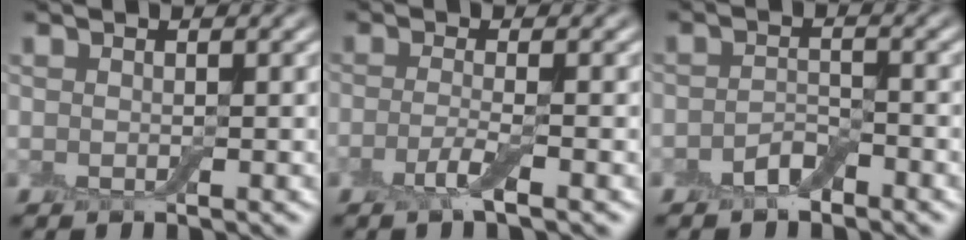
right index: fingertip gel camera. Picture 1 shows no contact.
{"total": 2.3, "force": [-1.1, 0.3, 1.9], "torque": [-0.040, -0.001, -0.031]}
{"total": 2.1, "force": [-1.4, 0.9, 1.2], "torque": [-0.020, 0.006, -0.029]}